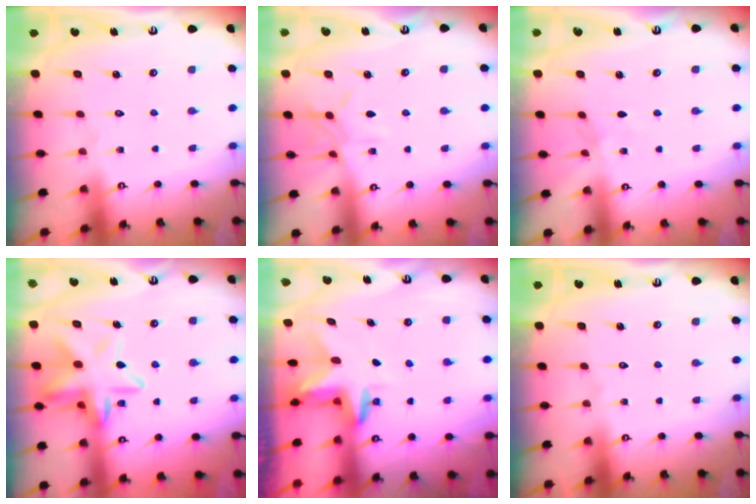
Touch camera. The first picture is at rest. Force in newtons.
{"total": 6.4, "press": 6.4, "slide": 0.3}
{"total": 2.4, "press": 2.3, "slide": 0.4}
{"total": 13.8, "press": 13.8, "slide": 1.4}
{"total": 3.0, "press": 3.0, "slide": 0.2}
{"total": 0.0}